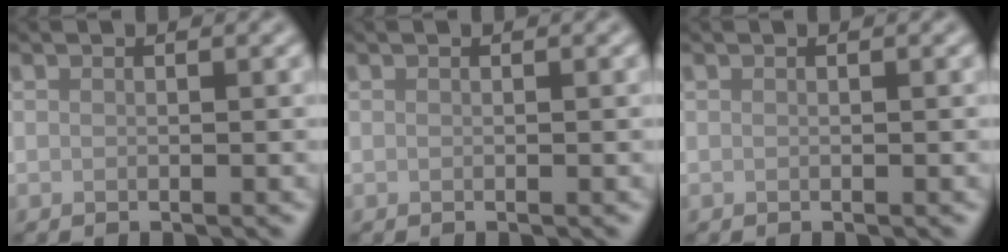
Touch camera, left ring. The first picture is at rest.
{"total": 0.0}
{"total": 0.0}